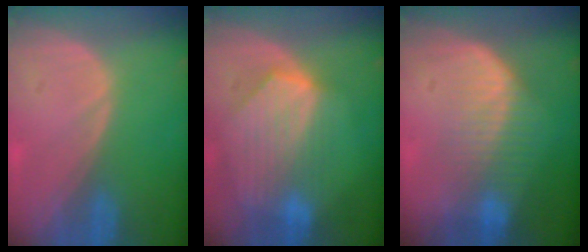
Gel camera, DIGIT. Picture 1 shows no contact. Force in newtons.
{"total": 8.7, "press": 7.9, "slide": 3.7}
{"total": 7.2, "press": 6.7, "slide": 2.7}